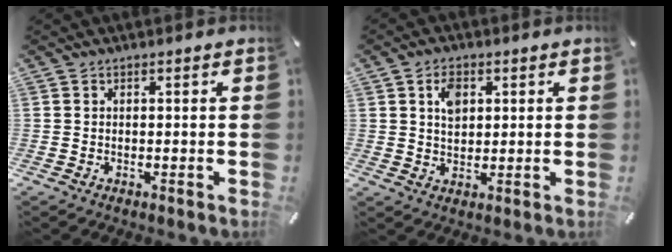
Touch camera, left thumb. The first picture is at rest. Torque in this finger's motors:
{"motor_torque": [0.19, -0.05, 0.04, 0.04, 0.02]}